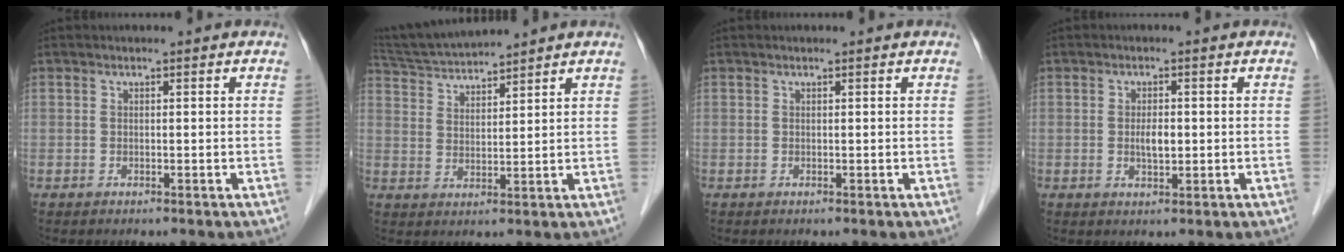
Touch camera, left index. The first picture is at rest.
{"total": 8.4, "force": [8.0, -0.3, 2.5], "torque": [-0.054, 0.021, 0.151]}
{"total": 0.0}
{"total": 2.4, "force": [-0.4, 0.9, 2.2], "torque": [-0.042, -0.005, -0.006]}